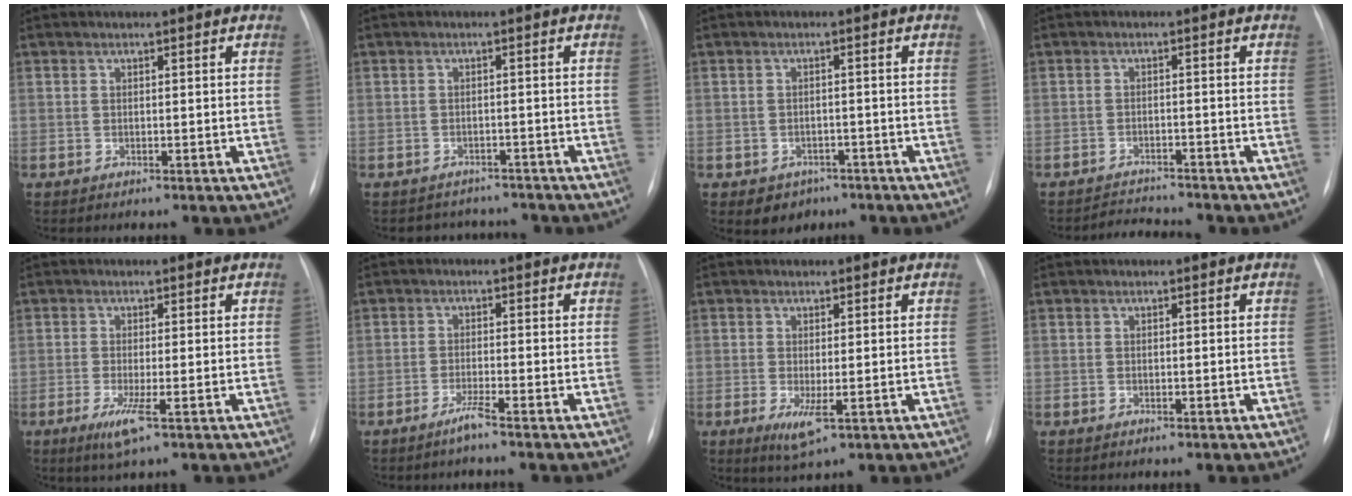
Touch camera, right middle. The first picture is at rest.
{"total": 5.2, "force": [-4.8, 2.2, -0.1], "torque": [0.005, 0.013, -0.057]}
{"total": 3.6, "force": [-2.1, 2.9, 0.7], "torque": [-0.008, 0.009, -0.020]}
{"total": 4.0, "force": [-4.0, 0.1, 0.1], "torque": [-0.005, -0.009, -0.063]}
{"total": 3.5, "force": [-1.5, 0.2, 3.2], "torque": [-0.065, -0.012, -0.028]}
{"total": 2.2, "force": [-1.7, -0.6, 1.2], "torque": [-0.030, -0.003, -0.035]}
{"total": 3.5, "force": [-0.9, 0.9, 3.3], "torque": [-0.058, -0.010, -0.007]}
{"total": 0.0}